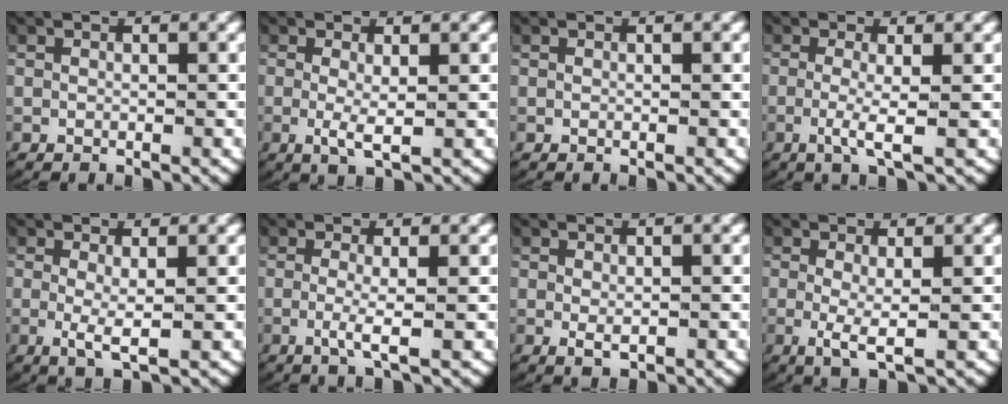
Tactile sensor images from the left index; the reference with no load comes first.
{"total": 2.2, "force": [-0.1, 0.5, 2.2], "torque": [-0.056, -0.018, 0.005]}
{"total": 0.0}
{"total": 2.6, "force": [-0.4, 0.2, 2.6], "torque": [-0.066, -0.017, -0.002]}
{"total": 2.6, "force": [-0.1, 0.5, 2.5], "torque": [-0.061, -0.021, 0.007]}
{"total": 2.3, "force": [-0.3, 0.1, 2.3], "torque": [-0.059, -0.015, -0.001]}
{"total": 1.2, "force": [-0.2, 0.6, 1.0], "torque": [-0.023, -0.011, 0.006]}
{"total": 2.7, "force": [-0.3, 0.6, 2.6], "torque": [-0.065, -0.022, 0.005]}